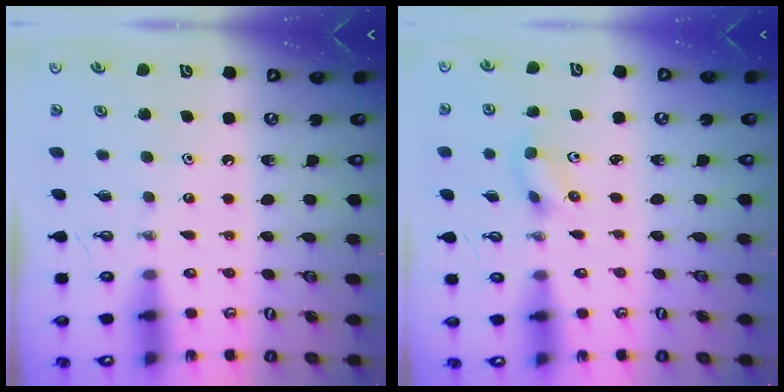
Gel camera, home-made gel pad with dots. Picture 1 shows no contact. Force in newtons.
{"total": 1.9, "press": 1.7, "slide": 0.7}